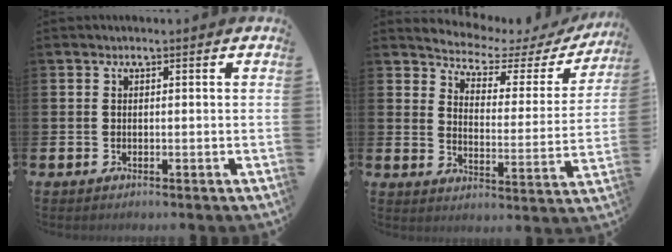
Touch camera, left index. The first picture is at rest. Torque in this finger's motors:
{"motor_torque": [1.11, -1.03, 0.05, 0.00]}